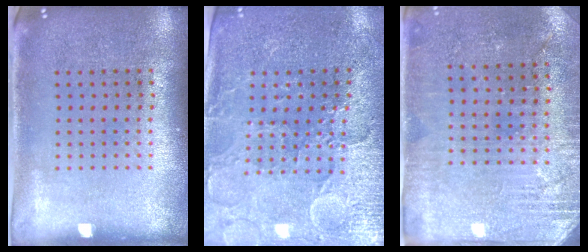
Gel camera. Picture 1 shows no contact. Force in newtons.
{"total": 3.4, "press": 3.3, "slide": 1.0}
{"total": 2.8, "press": 2.7, "slide": 0.8}